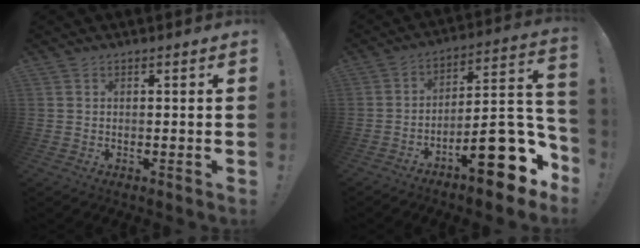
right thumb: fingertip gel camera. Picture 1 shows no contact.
{"total": 20.8, "force": [-10.3, 7.1, 16.6], "torque": [-0.193, 0.059, -0.155]}